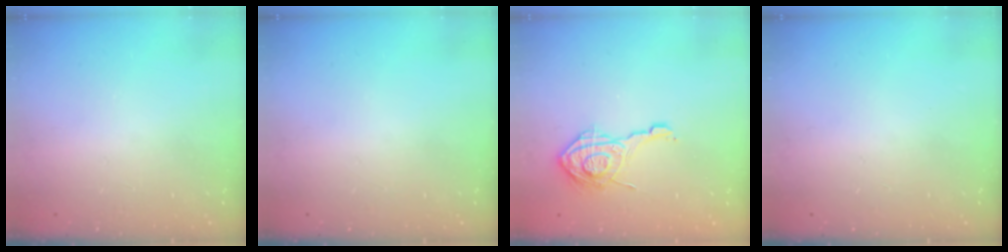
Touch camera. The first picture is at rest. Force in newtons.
{"total": 0.0}
{"total": 14.0, "press": 13.9, "slide": 0.8}
{"total": 0.0}